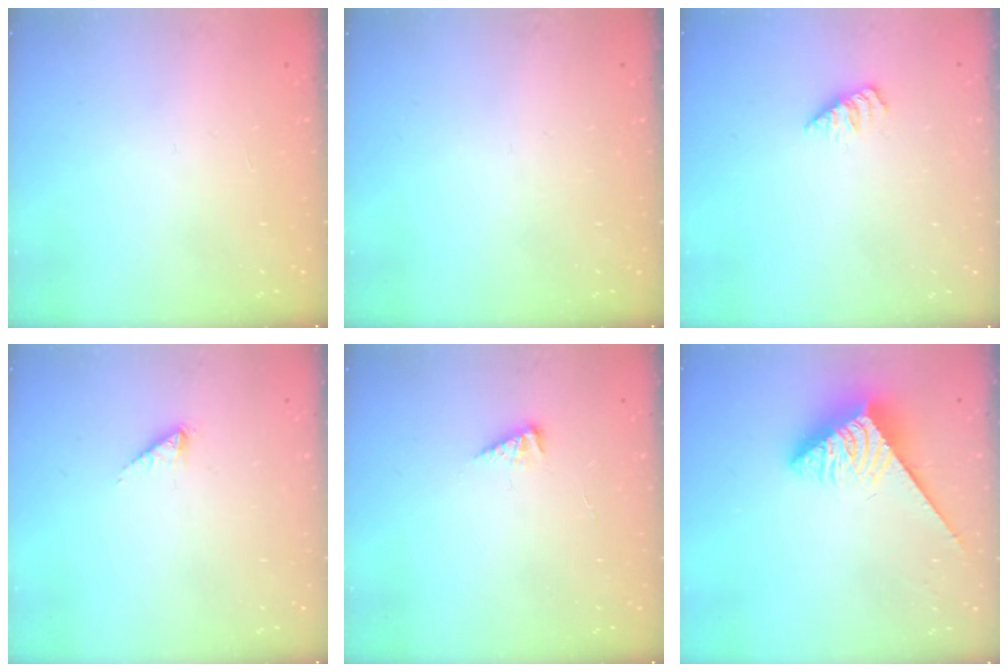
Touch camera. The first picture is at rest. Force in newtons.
{"total": 0.0}
{"total": 1.7, "press": 1.7, "slide": 0.3}
{"total": 1.2, "press": 1.2, "slide": 0.2}
{"total": 4.1, "press": 4.1, "slide": 0.5}
{"total": 3.7, "press": 3.7, "slide": 0.4}